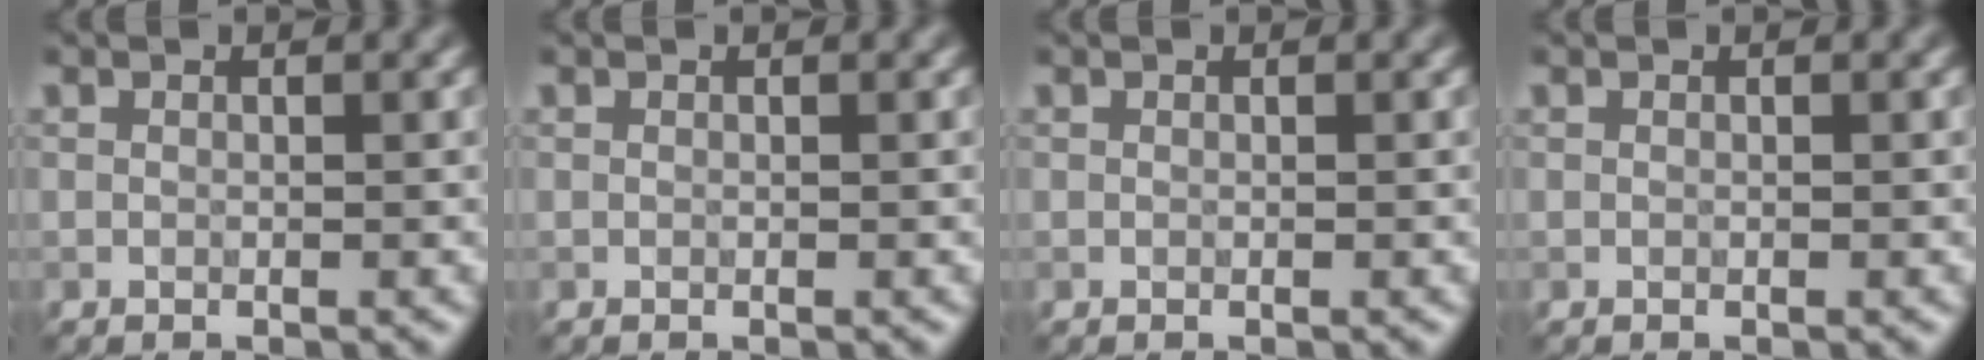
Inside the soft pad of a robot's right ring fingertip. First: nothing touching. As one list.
[{"total": 0.0}, {"total": 0.0}, {"total": 0.0}]